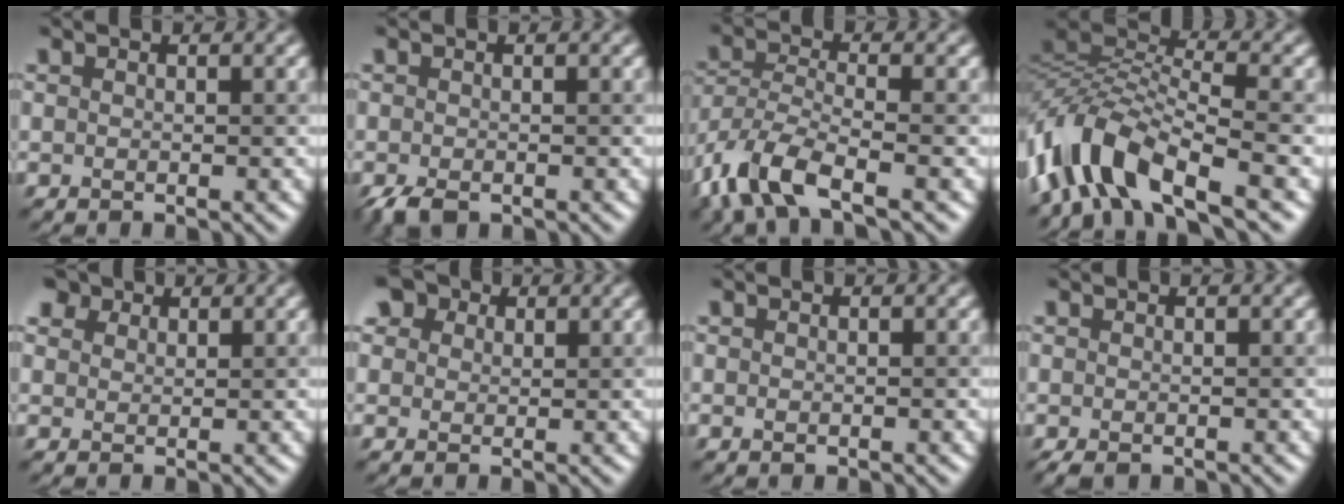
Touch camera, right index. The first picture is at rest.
{"total": 2.4, "force": [-1.6, 1.2, 1.4], "torque": [-0.030, -0.003, -0.033]}
{"total": 7.4, "force": [-4.6, 2.6, 5.2], "torque": [-0.117, -0.007, -0.100]}
{"total": 9.2, "force": [-4.9, 3.5, 7.0], "torque": [-0.133, 0.012, -0.105]}
{"total": 4.8, "force": [3.4, 2.8, 1.9], "torque": [-0.058, 0.010, 0.054]}
{"total": 6.6, "force": [3.9, 4.4, 3.0], "torque": [-0.072, 0.022, 0.040]}
{"total": 0.6, "force": [-0.2, 0.3, 0.4], "torque": [-0.008, -0.001, -0.004]}
{"total": 1.7, "force": [-1.2, 0.8, 0.9], "torque": [-0.023, -0.004, -0.022]}